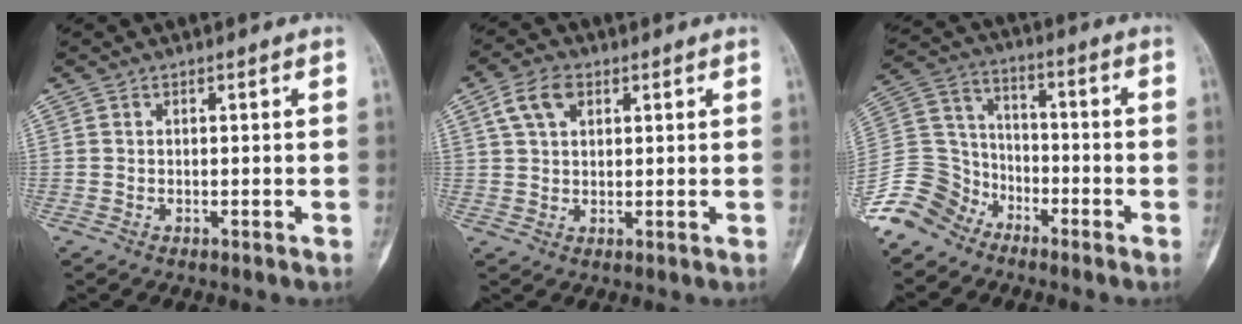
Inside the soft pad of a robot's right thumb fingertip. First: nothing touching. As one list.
[{"total": 8.0, "force": [3.6, 5.1, 5.0], "torque": [-0.079, 0.001, 0.066]}, {"total": 13.3, "force": [-9.6, 8.7, 2.9], "torque": [-0.060, 0.070, -0.191]}]